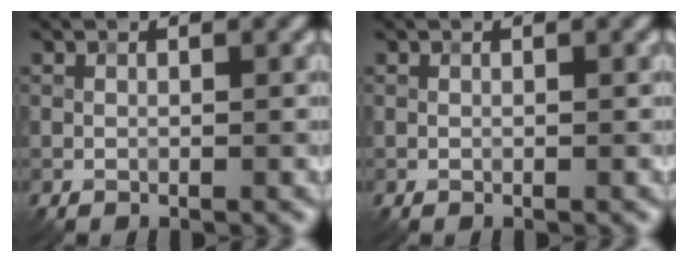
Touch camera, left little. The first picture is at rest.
{"total": 0.0}